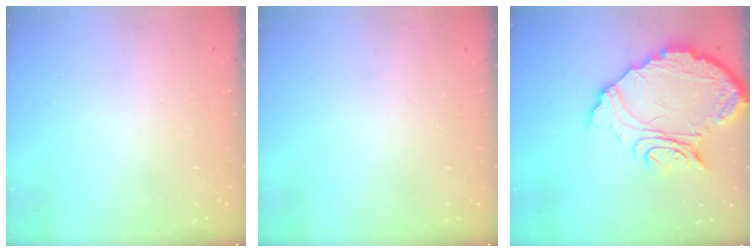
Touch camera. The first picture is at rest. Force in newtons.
{"total": 0.0}
{"total": 15.7, "press": 15.7, "slide": 1.0}